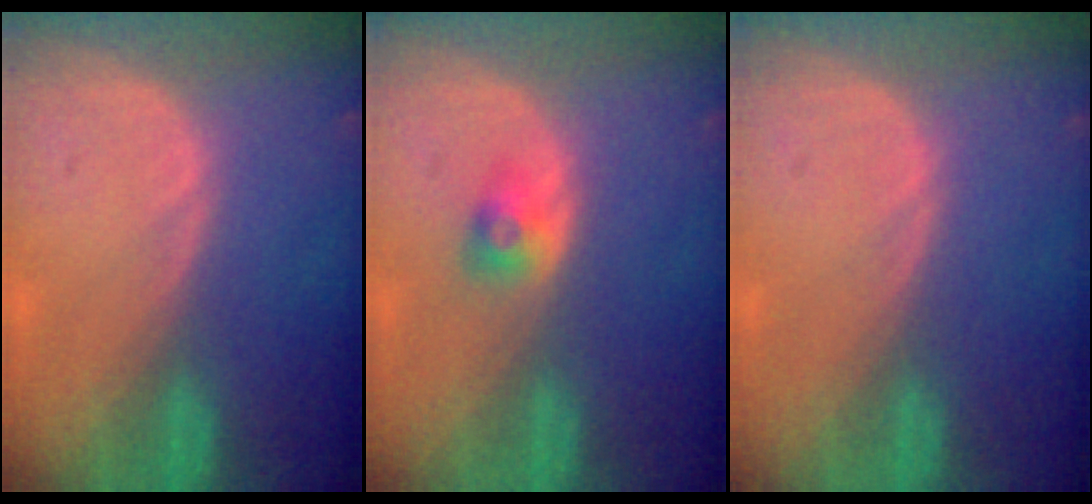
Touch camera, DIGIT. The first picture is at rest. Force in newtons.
{"total": 2.6, "press": 2.3, "slide": 1.2}
{"total": 0.0}